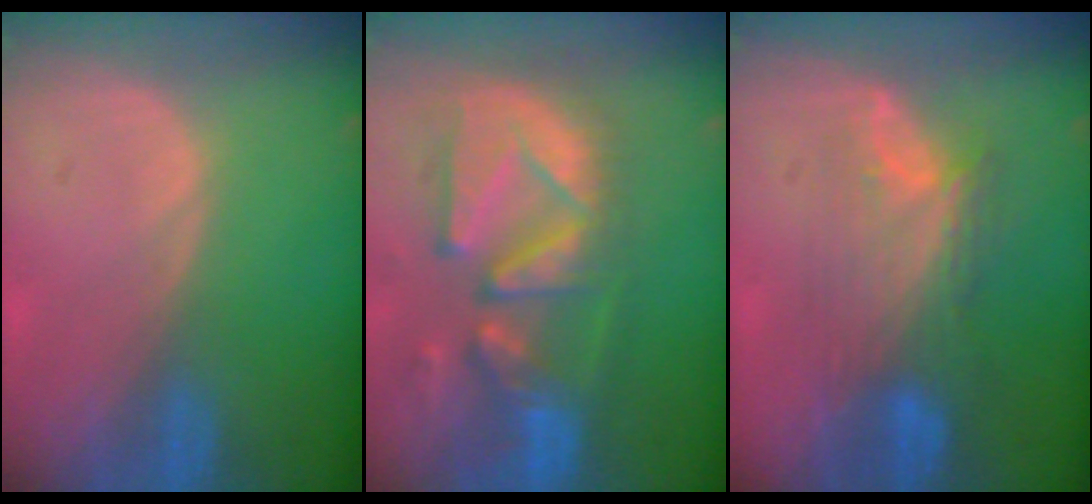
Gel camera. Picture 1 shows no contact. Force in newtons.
{"total": 12.9, "press": 11.2, "slide": 6.3}
{"total": 7.7, "press": 7.3, "slide": 2.5}